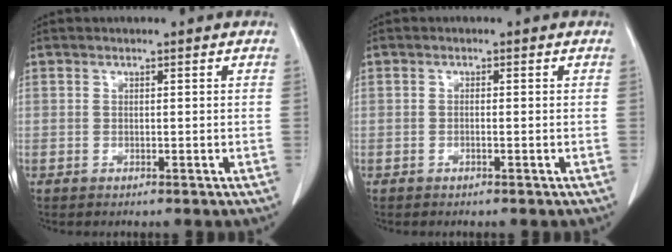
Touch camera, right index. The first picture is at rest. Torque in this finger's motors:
{"motor_torque": [-0.06, 0.02, 0.04, -0.01]}